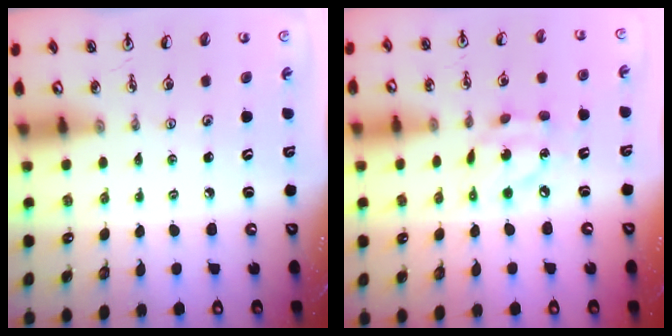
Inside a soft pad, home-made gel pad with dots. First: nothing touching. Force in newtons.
{"total": 9.8, "press": 9.8, "slide": 0.6}